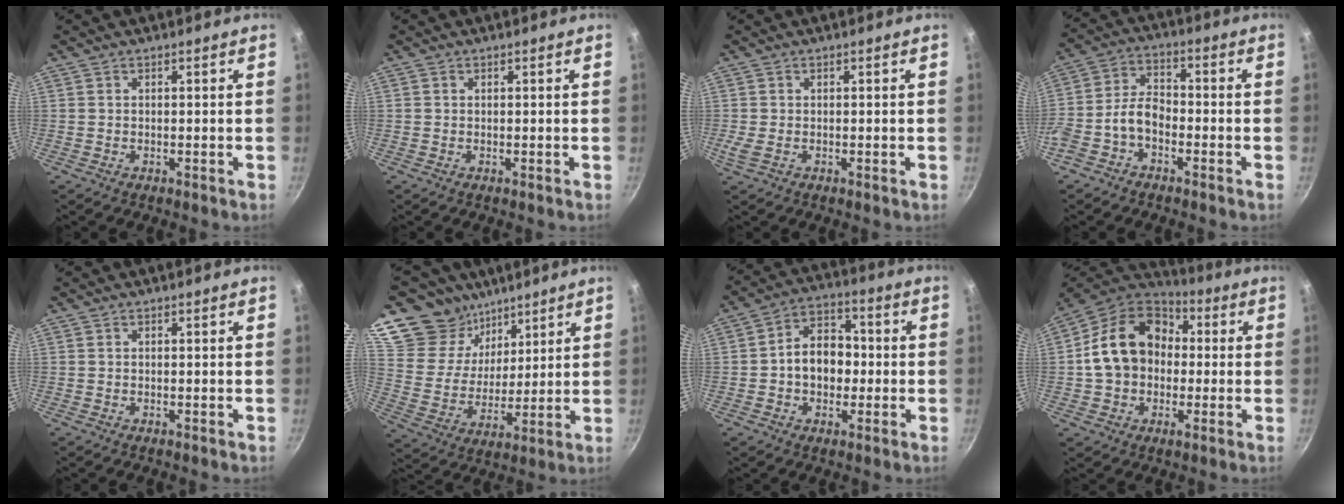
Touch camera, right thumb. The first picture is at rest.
{"total": 0.0}
{"total": 1.0, "force": [-0.1, 0.6, 0.8], "torque": [-0.017, -0.001, -0.001]}
{"total": 7.5, "force": [-3.1, 4.6, 5.0], "torque": [-0.095, 0.048, -0.070]}
{"total": 0.0}
{"total": 17.9, "force": [12.7, 12.0, 3.8], "torque": [-0.038, -0.076, 0.229]}
{"total": 10.1, "force": [-0.9, 7.6, 6.6], "torque": [-0.062, 0.027, -0.025]}
{"total": 17.8, "force": [1.3, 13.7, 11.2], "torque": [-0.175, 0.037, 0.009]}